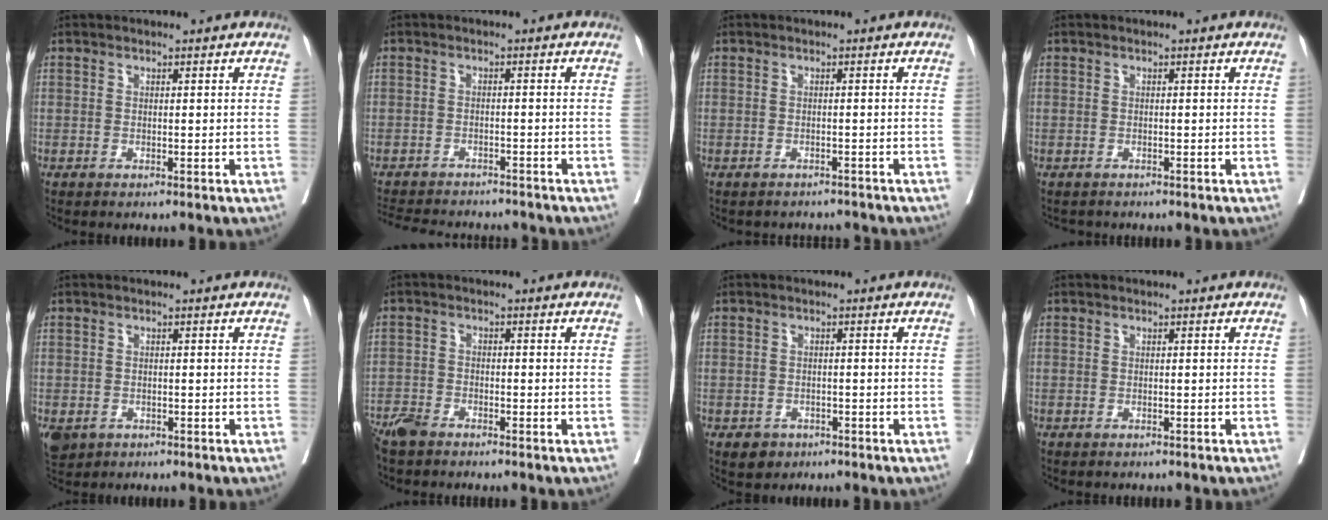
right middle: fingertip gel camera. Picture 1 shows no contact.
{"total": 11.7, "force": [-10.6, 3.6, 3.3], "torque": [-0.067, 0.002, -0.141]}
{"total": 3.9, "force": [-3.6, 1.4, -0.2], "torque": [0.005, 0.002, -0.045]}
{"total": 1.8, "force": [-1.7, 0.7, 0.2], "torque": [-0.008, -0.003, -0.025]}
{"total": 5.6, "force": [-2.7, 4.4, 2.1], "torque": [-0.054, -0.007, -0.038]}
{"total": 4.0, "force": [-3.5, 1.2, 1.5], "torque": [-0.028, -0.006, -0.069]}
{"total": 2.7, "force": [-1.6, 2.1, 0.6], "torque": [-0.011, 0.004, -0.017]}
{"total": 1.2, "force": [-1.0, 0.5, 0.1], "torque": [-0.008, 0.000, -0.016]}